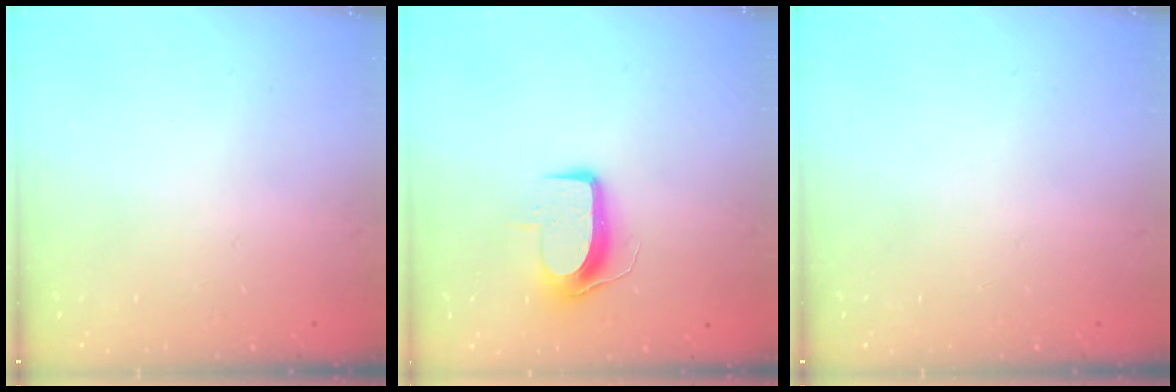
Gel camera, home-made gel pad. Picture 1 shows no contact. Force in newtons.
{"total": 8.8, "press": 8.8, "slide": 0.2}
{"total": 0.0}